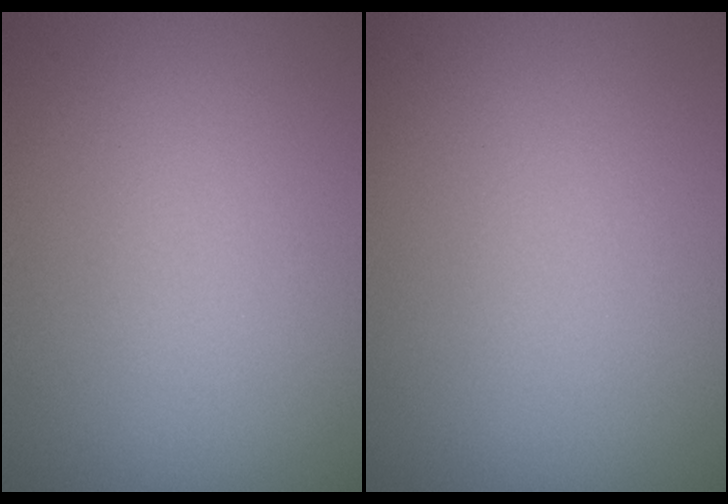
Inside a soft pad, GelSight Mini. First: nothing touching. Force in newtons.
{"total": 0.0}